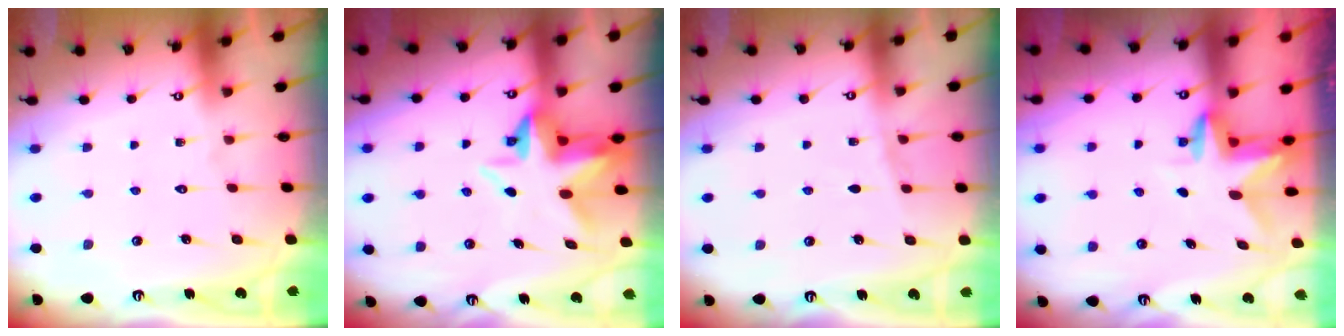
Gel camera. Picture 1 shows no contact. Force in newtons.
{"total": 6.4, "press": 6.2, "slide": 1.5}
{"total": 4.7, "press": 4.7, "slide": 0.6}
{"total": 3.0, "press": 3.0, "slide": 0.3}